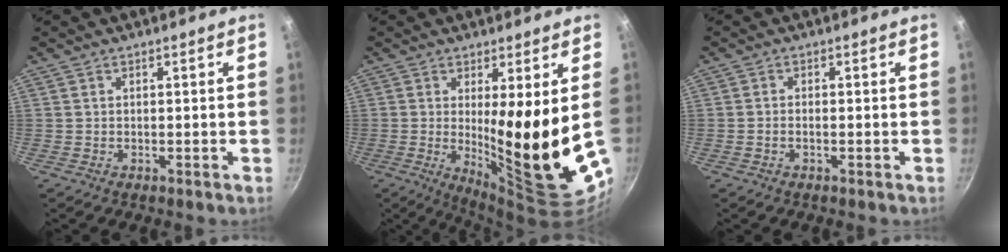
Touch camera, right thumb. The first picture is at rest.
{"total": 17.4, "force": [0.5, 3.1, 17.1], "torque": [-0.239, -0.040, 0.025]}
{"total": 1.0, "force": [-0.5, 0.4, 0.8], "torque": [-0.026, 0.007, -0.014]}